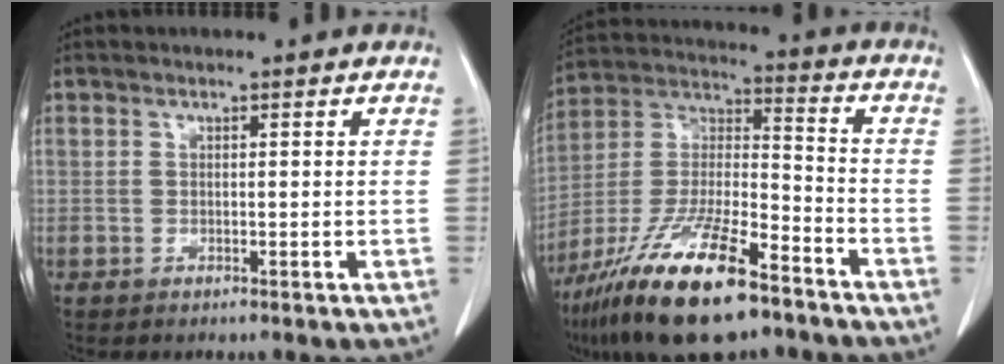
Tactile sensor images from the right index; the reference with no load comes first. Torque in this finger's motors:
{"motor_torque": [1.14, -1.00, 1.05, 0.21]}